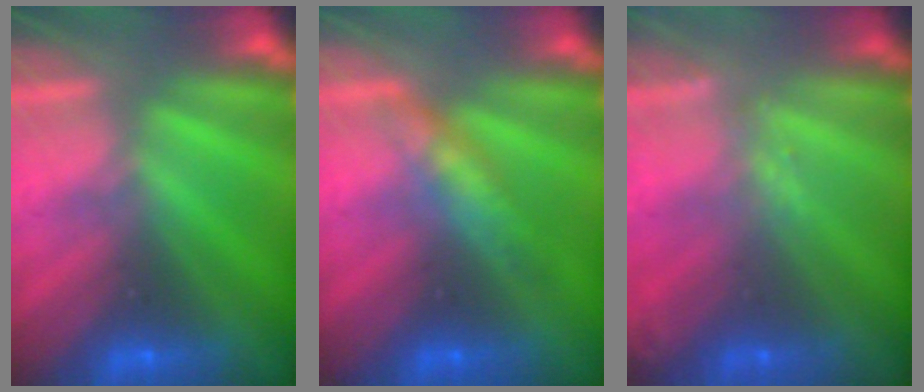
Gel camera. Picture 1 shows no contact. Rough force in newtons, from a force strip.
{"total": 3.3}
{"total": 1.7}